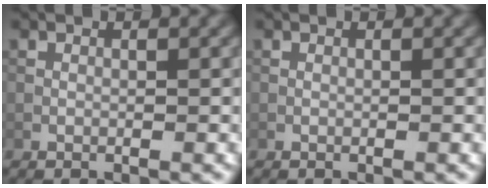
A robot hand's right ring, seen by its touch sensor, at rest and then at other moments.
{"total": 0.0}